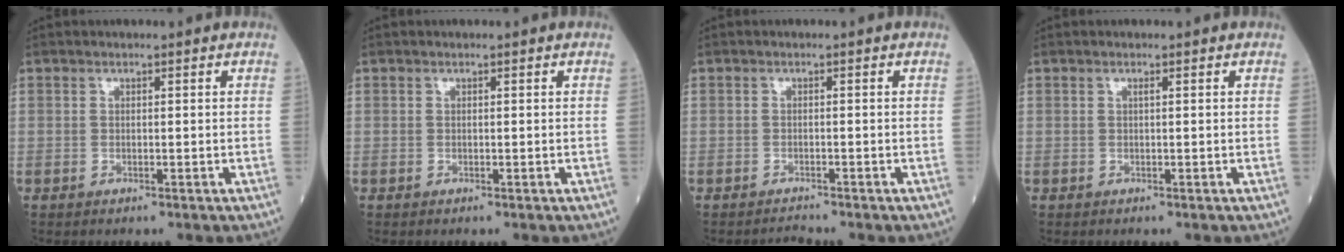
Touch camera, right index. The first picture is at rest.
{"total": 0.0}
{"total": 1.0, "force": [-0.9, -0.2, -0.2], "torque": [0.004, -0.008, -0.013]}
{"total": 0.0}